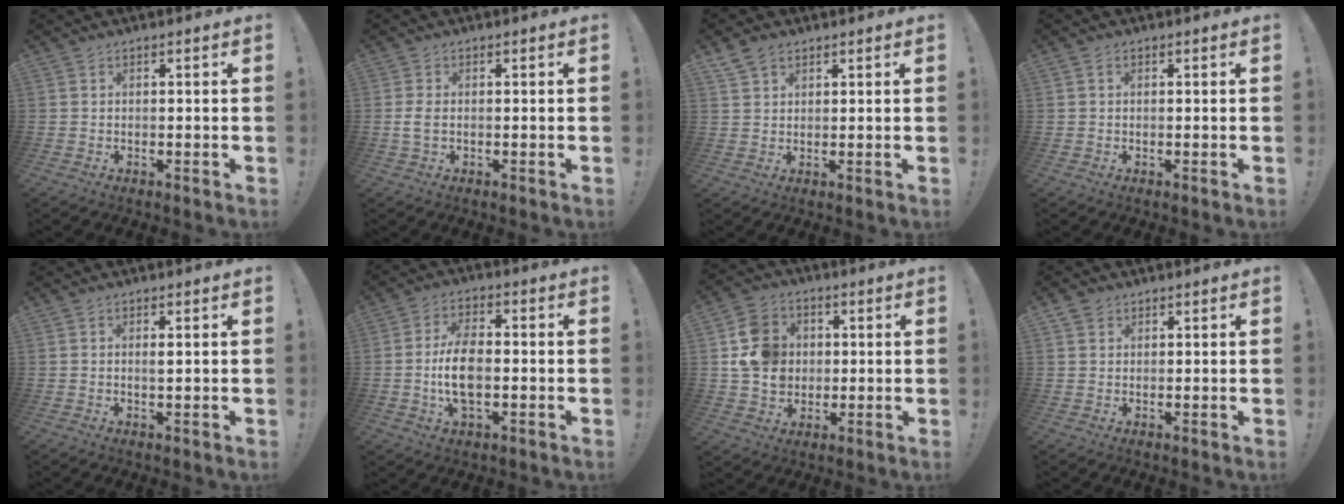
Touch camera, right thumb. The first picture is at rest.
{"total": 2.7, "force": [-0.2, 1.6, 2.2], "torque": [-0.053, 0.007, -0.001]}
{"total": 4.4, "force": [2.9, 3.0, 1.5], "torque": [-0.029, -0.009, 0.056]}
{"total": 0.7, "force": [0.2, 0.6, 0.3], "torque": [-0.001, 0.001, 0.003]}
{"total": 1.0, "force": [0.3, 0.0, 1.0], "torque": [-0.004, -0.007, 0.002]}
{"total": 10.7, "force": [-1.6, 5.7, 8.8], "torque": [-0.170, 0.003, -0.027]}
{"total": 14.3, "force": [2.1, 12.5, 6.7], "torque": [-0.100, 0.003, 0.048]}
{"total": 2.5, "force": [1.6, 1.9, 0.4], "torque": [-0.011, -0.002, 0.031]}